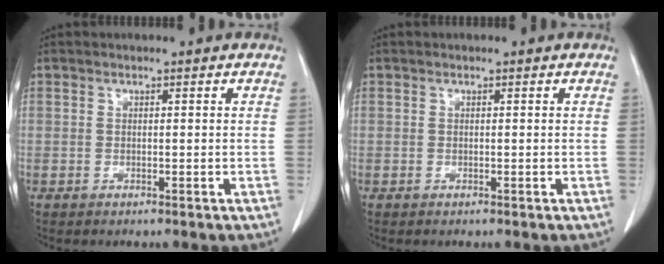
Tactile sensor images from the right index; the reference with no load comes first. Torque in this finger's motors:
{"motor_torque": [0.00, 0.00, 0.00, 0.00]}